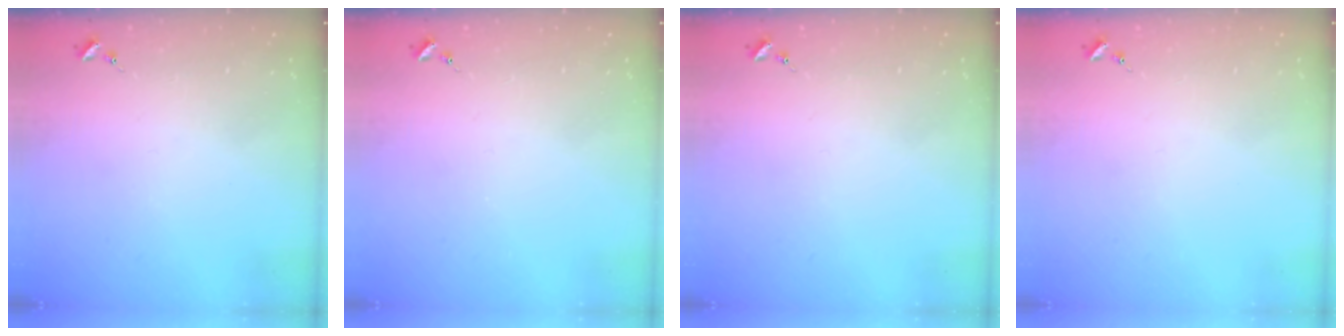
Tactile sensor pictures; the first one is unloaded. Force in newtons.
{"total": 0.0}
{"total": 0.0}
{"total": 0.0}